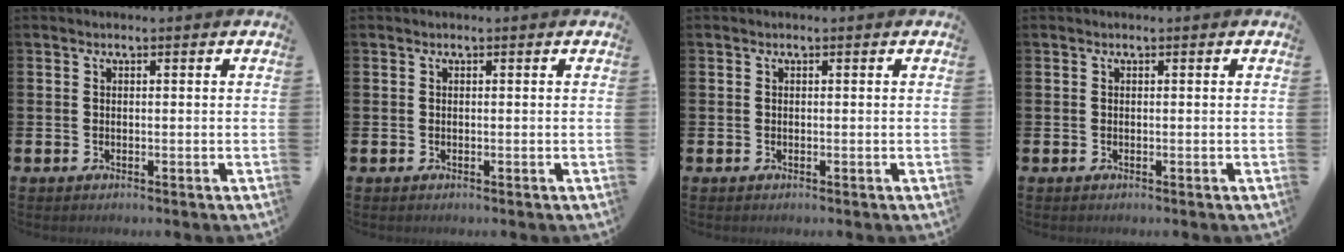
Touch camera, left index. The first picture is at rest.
{"total": 0.0}
{"total": 0.0}
{"total": 0.0}